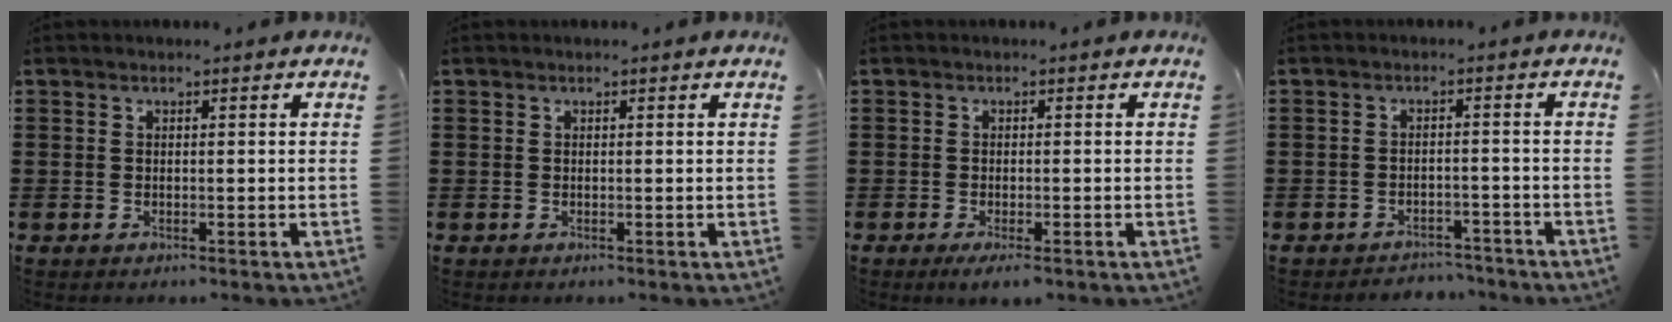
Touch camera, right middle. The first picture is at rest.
{"total": 0.0}
{"total": 1.6, "force": [-0.9, 0.3, 1.3], "torque": [-0.023, -0.002, -0.016]}
{"total": 2.7, "force": [-2.7, 0.5, -0.2], "torque": [-0.005, 0.001, -0.059]}